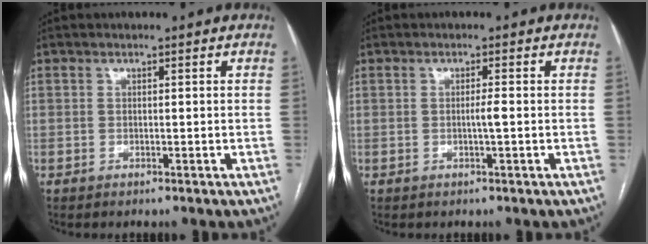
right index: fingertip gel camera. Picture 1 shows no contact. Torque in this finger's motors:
{"motor_torque": [0.37, 0.09, 0.13, 0.04]}